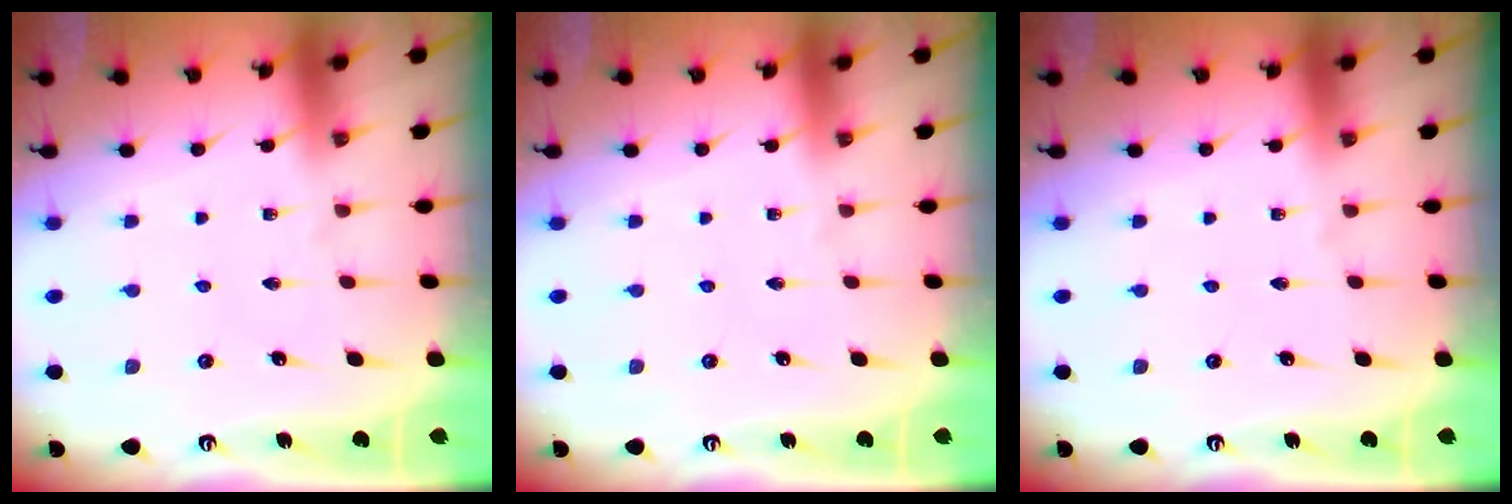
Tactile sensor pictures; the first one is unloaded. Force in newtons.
{"total": 0.0}
{"total": 0.0}